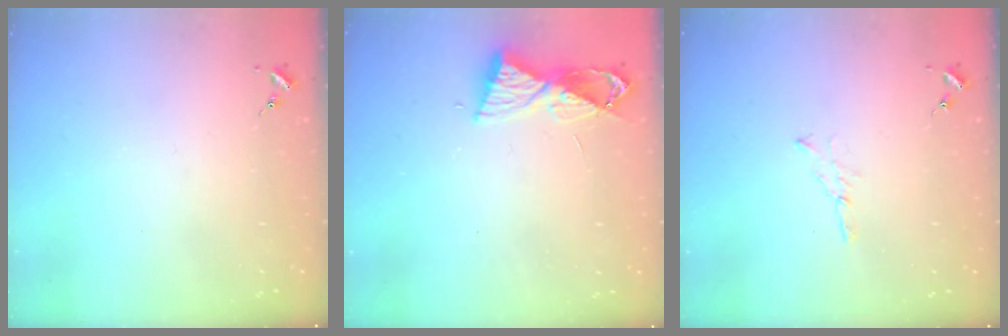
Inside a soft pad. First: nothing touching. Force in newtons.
{"total": 8.2, "press": 8.2, "slide": 0.8}
{"total": 2.6, "press": 2.6, "slide": 0.3}